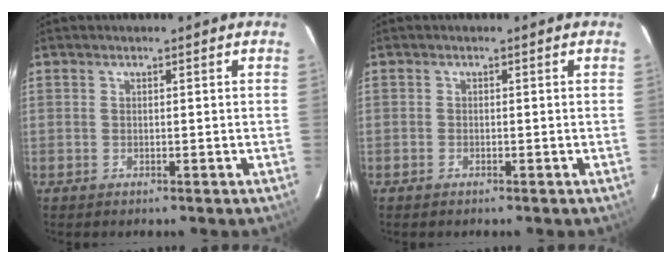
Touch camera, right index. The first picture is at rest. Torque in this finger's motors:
{"motor_torque": [0.12, 0.05, 0.10, 0.01]}